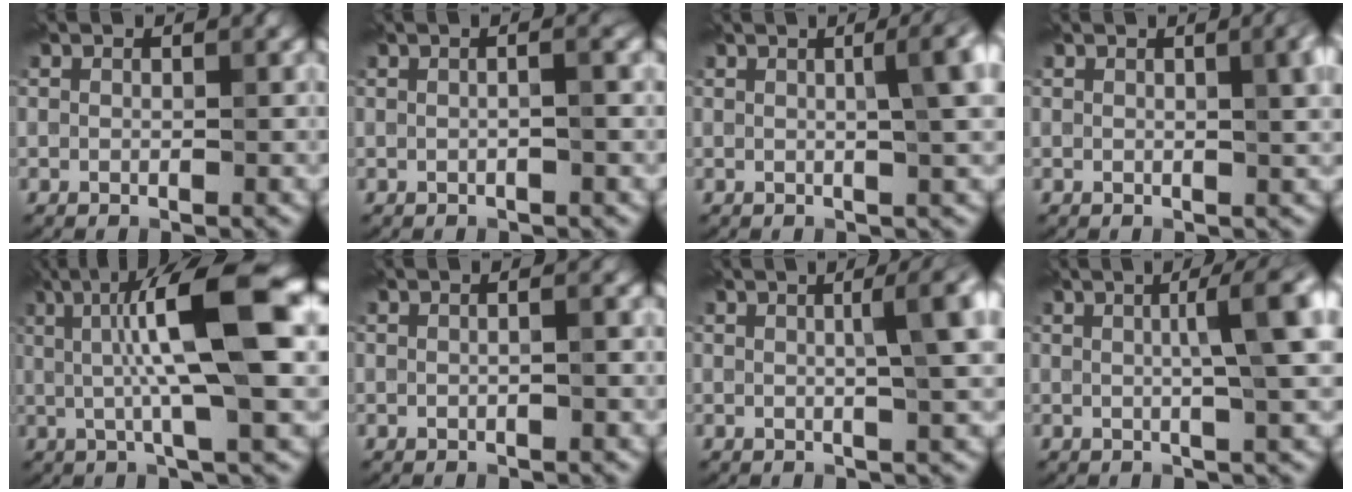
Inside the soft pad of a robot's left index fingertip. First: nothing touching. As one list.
[{"total": 2.4, "force": [0.4, 0.9, 2.2], "torque": [-0.013, 0.004, -0.010]}, {"total": 5.6, "force": [1.2, 2.0, 5.1], "torque": [-0.030, 0.030, 0.004]}, {"total": 4.1, "force": [0.8, 1.5, 3.7], "torque": [-0.031, 0.015, 0.011]}, {"total": 11.5, "force": [2.0, 2.1, 11.1], "torque": [-0.168, 0.017, 0.030]}, {"total": 1.4, "force": [0.2, 0.4, 1.3], "torque": [-0.008, -0.003, -0.006]}, {"total": 5.4, "force": [1.1, 1.4, 5.1], "torque": [-0.046, 0.024, 0.011]}, {"total": 6.2, "force": [1.2, 1.2, 6.0], "torque": [-0.063, 0.020, 0.018]}]